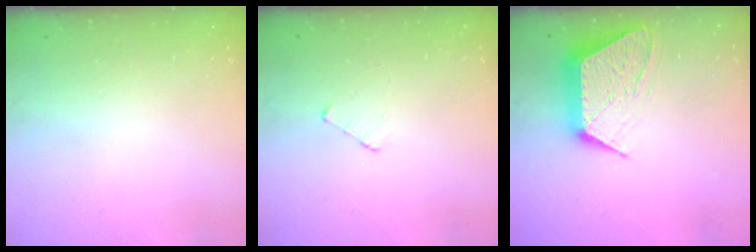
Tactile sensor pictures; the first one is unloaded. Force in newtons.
{"total": 3.0, "press": 2.9, "slide": 0.3}
{"total": 12.6, "press": 12.6, "slide": 0.8}